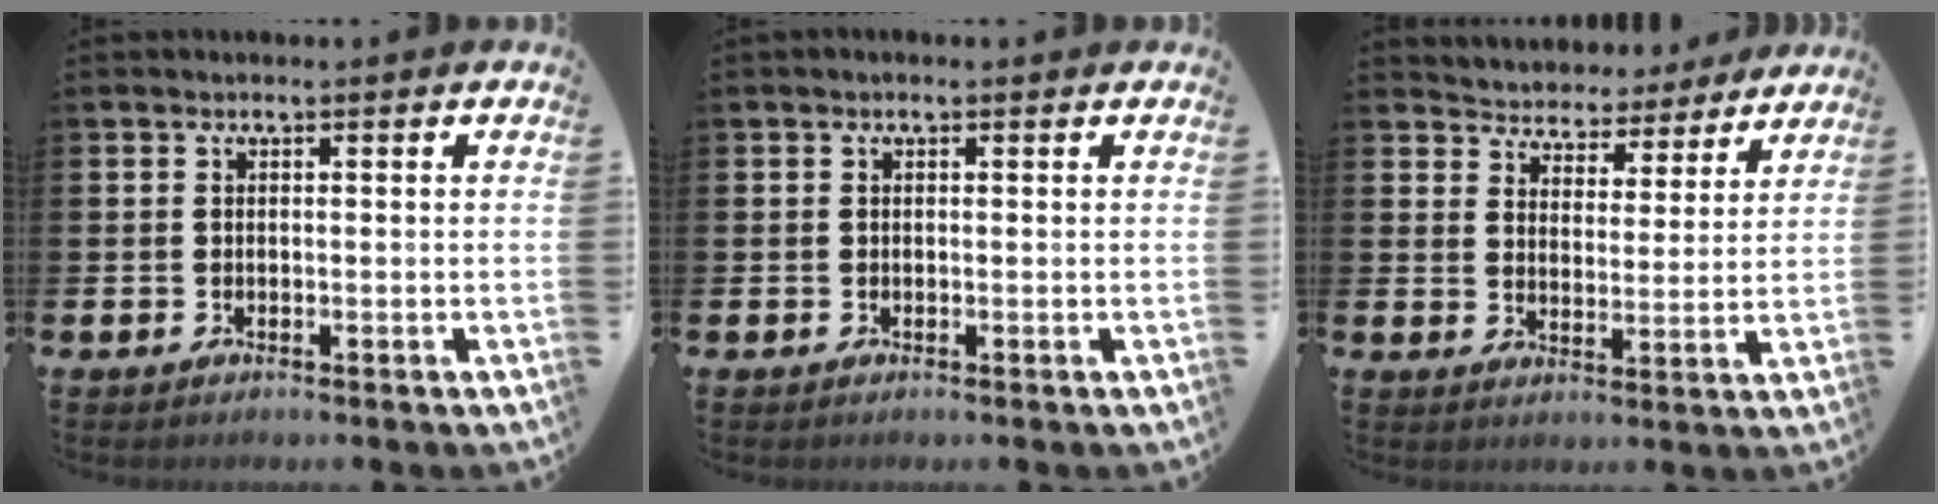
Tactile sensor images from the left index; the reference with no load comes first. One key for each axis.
{"total": 0.0}
{"total": 4.5, "fx": 4.3, "fy": 1.4, "fz": -0.5, "tx": -0.013, "ty": -0.039, "tz": 0.070}